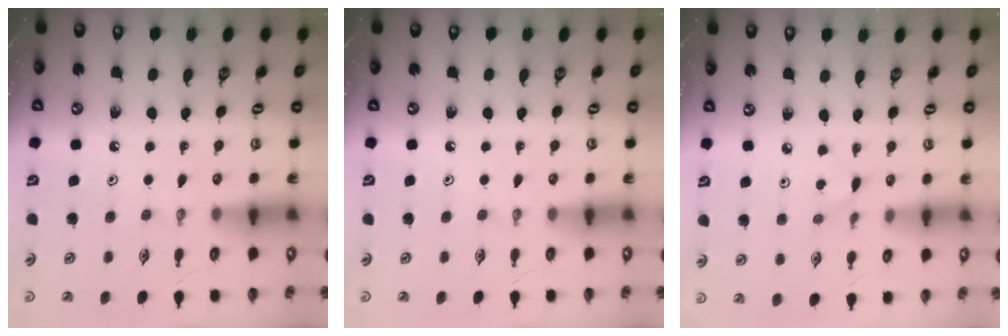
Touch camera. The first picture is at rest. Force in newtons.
{"total": 0.0}
{"total": 2.6, "press": 2.6, "slide": 0.2}